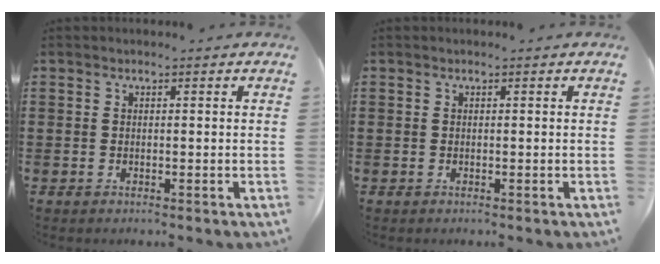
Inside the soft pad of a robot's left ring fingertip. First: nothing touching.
{"total": 0.0}